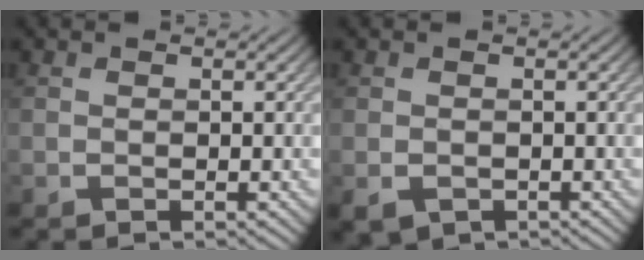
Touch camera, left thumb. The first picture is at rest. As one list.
[{"total": 1.8, "force": [-0.9, 1.3, 0.9], "torque": [-0.020, -0.010, -0.019]}]